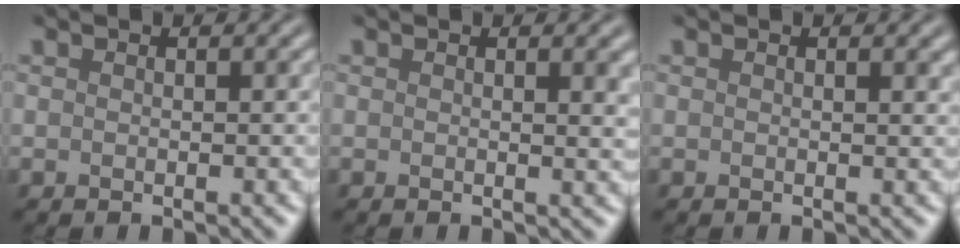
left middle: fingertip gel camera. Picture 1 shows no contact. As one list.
[{"total": 1.6, "force": [0.7, 0.5, 1.4], "torque": [-0.013, -0.001, 0.011]}, {"total": 0.6, "force": [0.4, 0.2, 0.4], "torque": [-0.003, -0.002, 0.007]}]